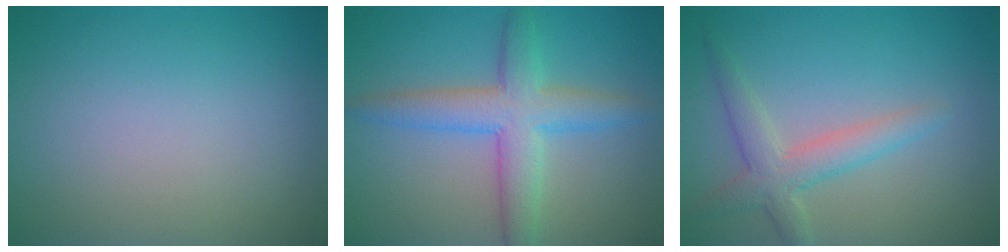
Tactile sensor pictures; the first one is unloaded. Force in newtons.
{"total": 5.3, "press": 5.3, "slide": 0.2}
{"total": 3.2, "press": 3.2, "slide": 0.2}